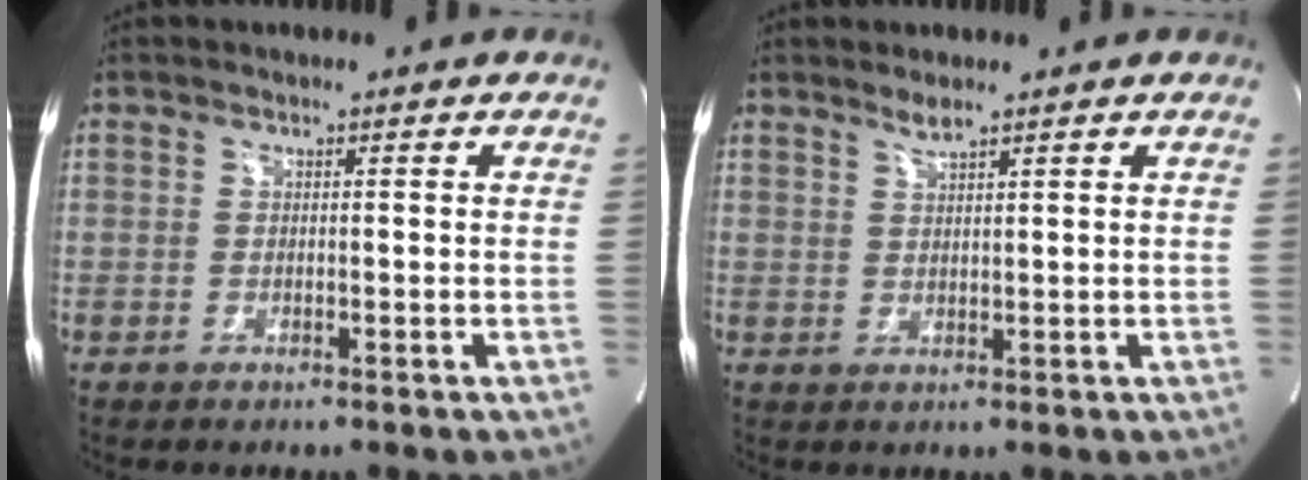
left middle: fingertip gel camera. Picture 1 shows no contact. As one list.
[{"total": 1.9, "force": [1.6, -0.1, 1.0], "torque": [-0.023, -0.001, 0.033]}]